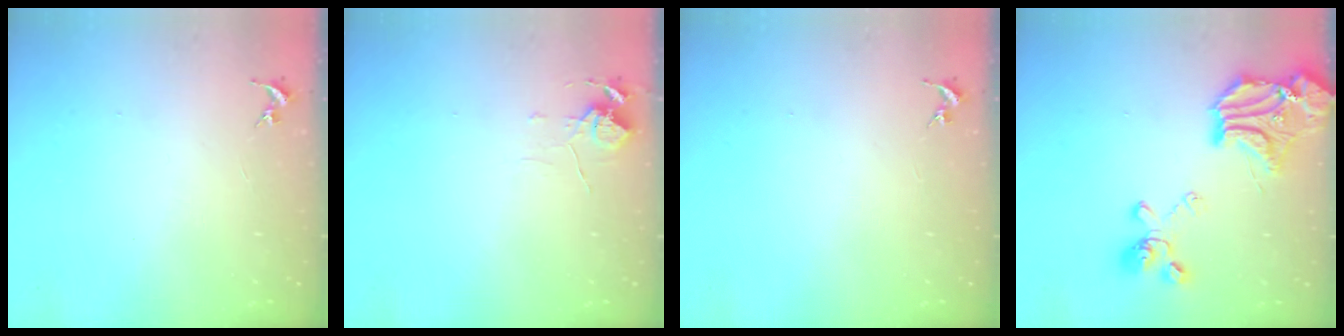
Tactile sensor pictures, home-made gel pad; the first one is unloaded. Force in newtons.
{"total": 6.8, "press": 6.8, "slide": 0.5}
{"total": 0.0}
{"total": 23.4, "press": 23.3, "slide": 2.7}